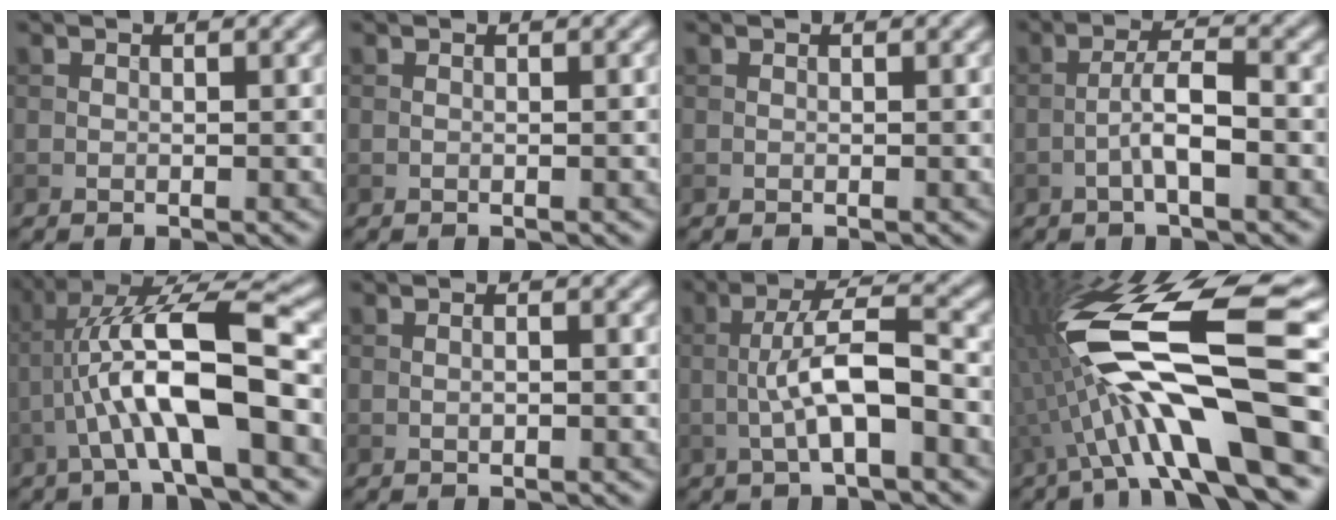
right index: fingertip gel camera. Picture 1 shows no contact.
{"total": 0.0}
{"total": 0.0}
{"total": 3.5, "force": [-1.3, 0.7, 3.2], "torque": [-0.059, 0.012, -0.028]}
{"total": 9.7, "force": [-1.9, 2.3, 9.2], "torque": [-0.172, 0.022, -0.034]}
{"total": 0.8, "force": [-0.1, 0.3, 0.7], "torque": [-0.012, -0.004, -0.003]}
{"total": 6.0, "force": [-1.5, 1.5, 5.6], "torque": [-0.105, 0.017, -0.029]}
{"total": 14.3, "force": [-2.2, 3.1, 13.8], "torque": [-0.262, 0.025, -0.042]}